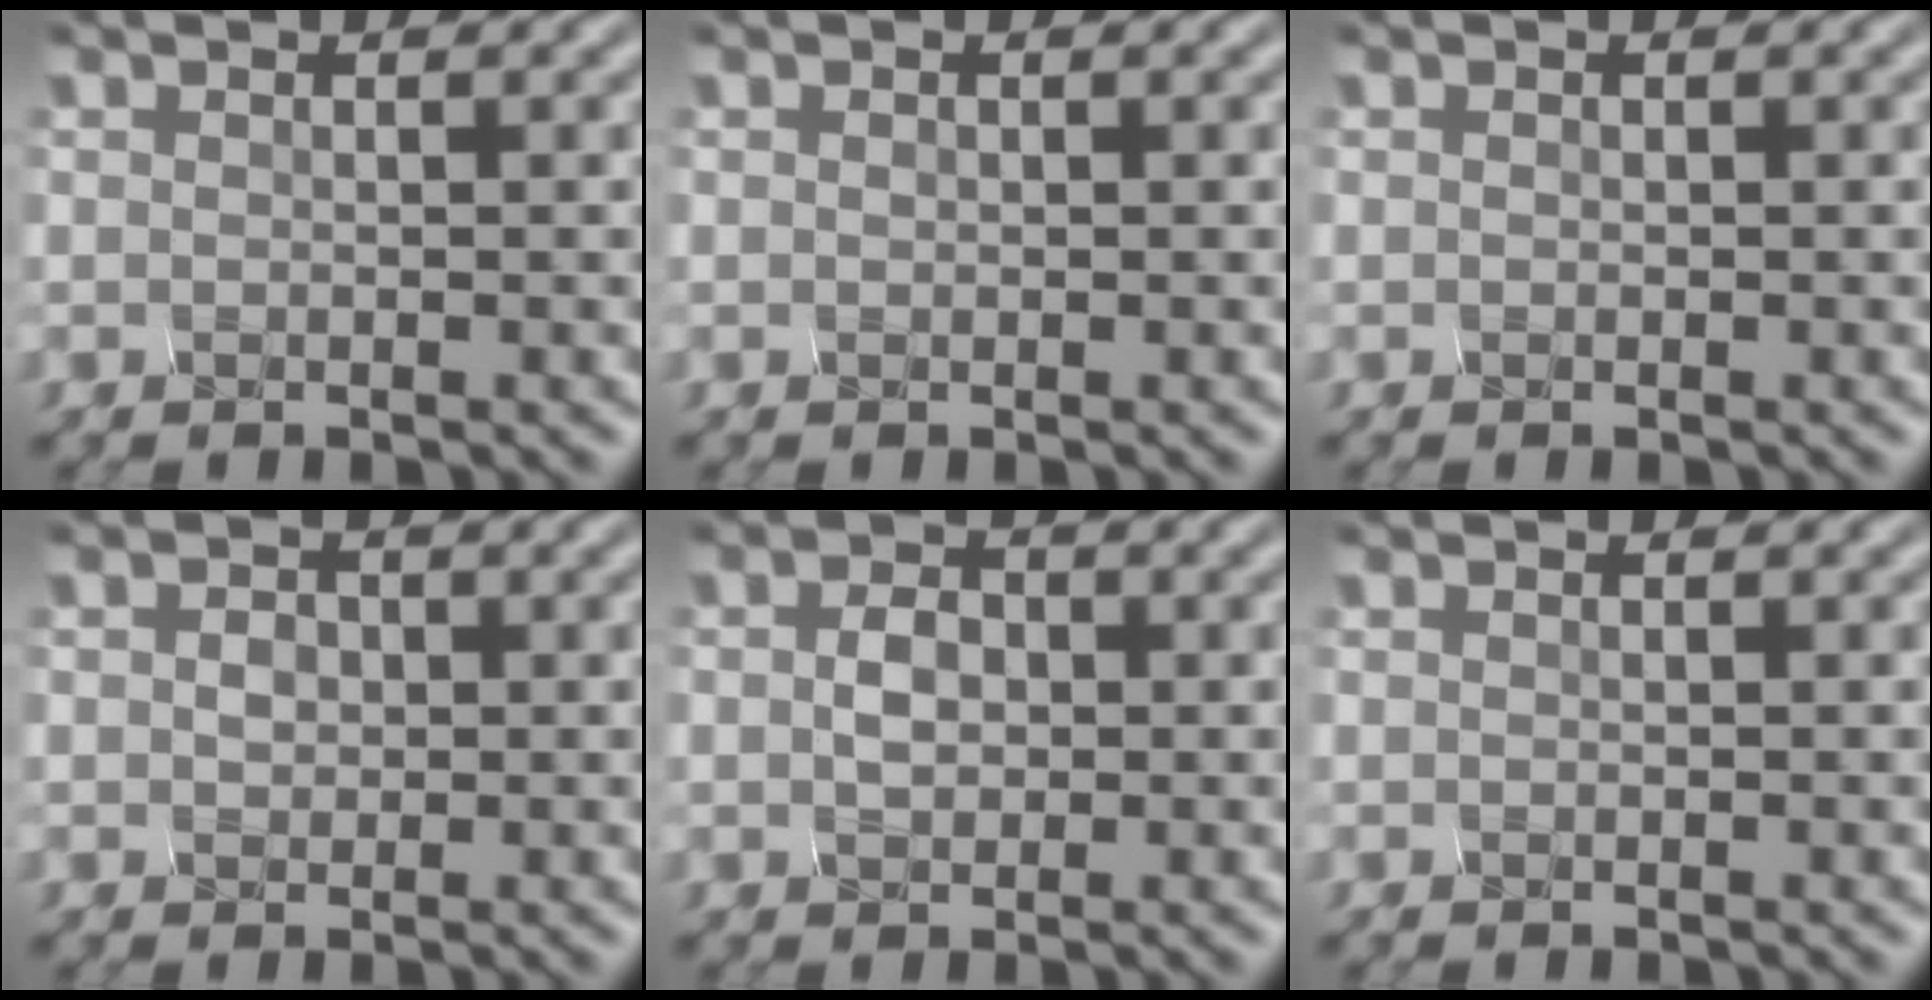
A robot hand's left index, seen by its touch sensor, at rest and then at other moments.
{"total": 1.2, "force": [-0.1, -0.8, -0.9], "torque": [-0.001, -0.003, 0.017]}
{"total": 0.7, "force": [-0.2, -0.4, -0.5], "torque": [-0.002, -0.005, 0.011]}
{"total": 1.4, "force": [-0.2, -0.6, -1.2], "torque": [-0.011, 0.000, 0.019]}
{"total": 0.7, "force": [-0.1, -0.2, -0.7], "torque": [-0.023, 0.000, 0.020]}
{"total": 0.0}